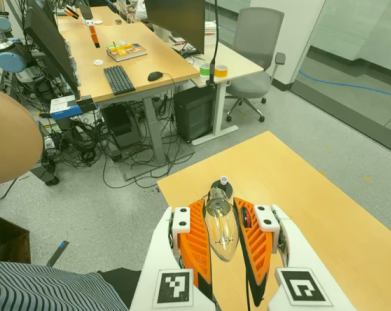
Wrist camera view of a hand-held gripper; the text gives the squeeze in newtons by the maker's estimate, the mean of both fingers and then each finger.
{"total": 23.7, "left": 25.1, "right": 22.4}